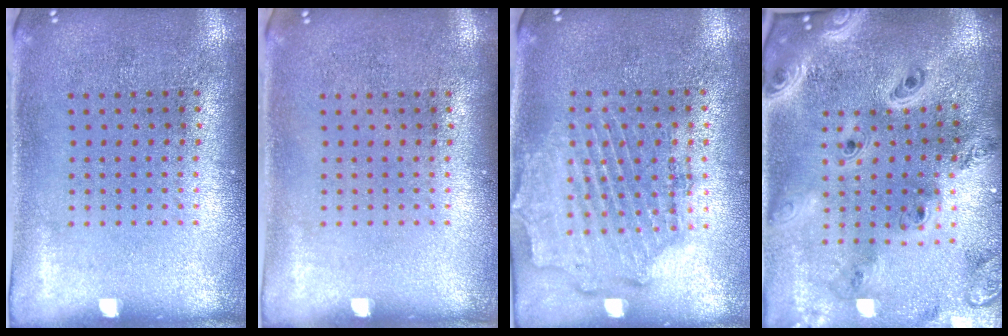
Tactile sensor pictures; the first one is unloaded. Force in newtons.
{"total": 0.0}
{"total": 1.8, "press": 1.6, "slide": 0.9}
{"total": 4.1, "press": 3.1, "slide": 2.7}